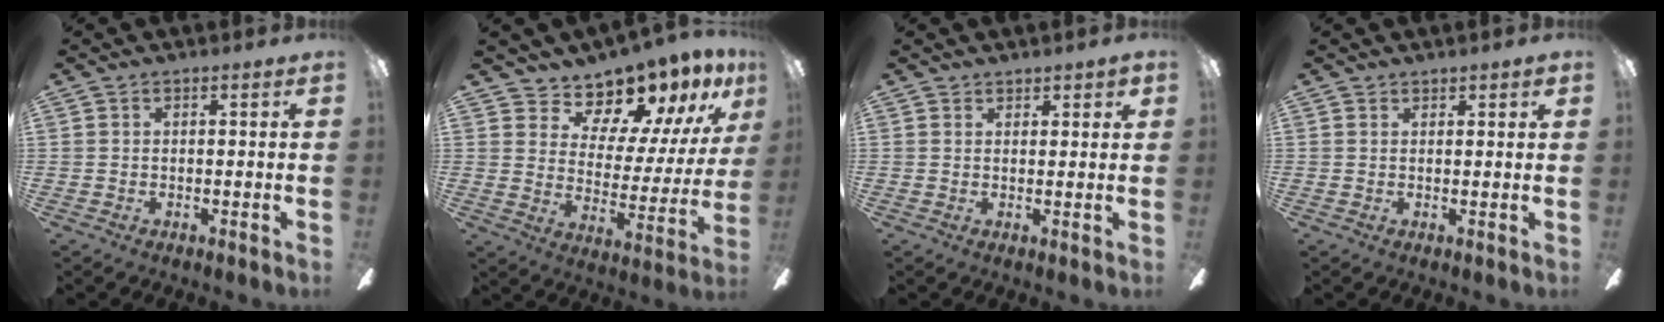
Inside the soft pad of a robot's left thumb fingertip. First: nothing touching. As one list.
[{"total": 12.7, "force": [11.1, 5.4, 3.1], "torque": [-0.053, -0.103, 0.197]}, {"total": 1.8, "force": [1.5, 0.8, 0.5], "torque": [-0.002, -0.005, 0.027]}, {"total": 1.4, "force": [1.1, 0.6, 0.5], "torque": [-0.003, -0.004, 0.020]}]